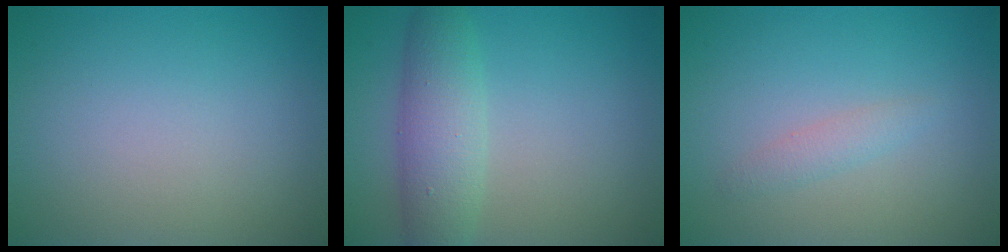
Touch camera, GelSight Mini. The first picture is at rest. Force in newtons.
{"total": 4.5, "press": 4.5, "slide": 0.1}
{"total": 1.2, "press": 1.2, "slide": 0.1}